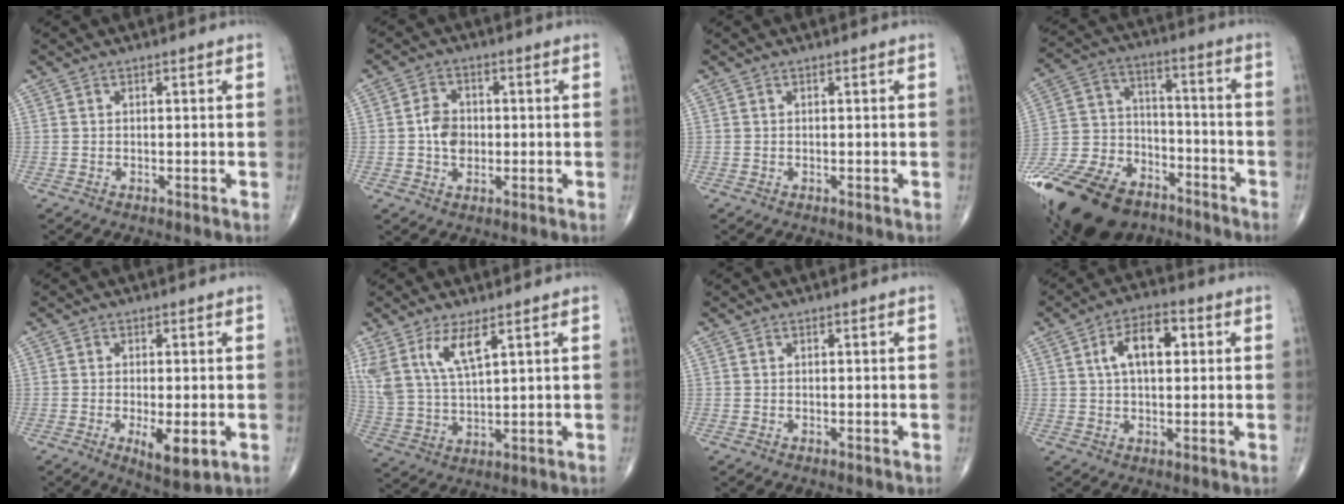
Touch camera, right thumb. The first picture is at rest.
{"total": 5.5, "force": [-0.3, 4.2, 3.5], "torque": [-0.047, 0.008, -0.009]}
{"total": 0.0}
{"total": 29.9, "force": [-19.4, 17.3, 14.7], "torque": [-0.376, 0.037, -0.334]}
{"total": 6.4, "force": [-1.8, 2.2, 5.7], "torque": [-0.091, -0.016, -0.024]}
{"total": 9.4, "force": [5.2, 3.1, 7.2], "torque": [-0.156, -0.020, 0.115]}
{"total": 0.0}
{"total": 9.1, "force": [2.2, 4.8, 7.5], "torque": [-0.116, 0.014, 0.032]}